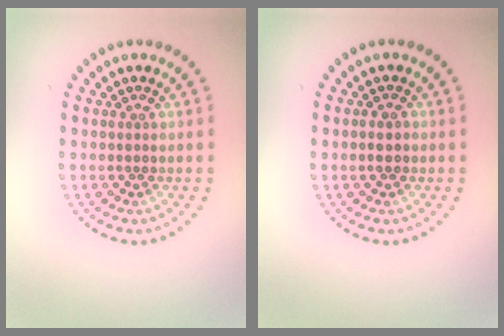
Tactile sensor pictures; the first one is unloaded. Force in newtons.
{"total": 1.1, "press": 1.0, "slide": 0.3}